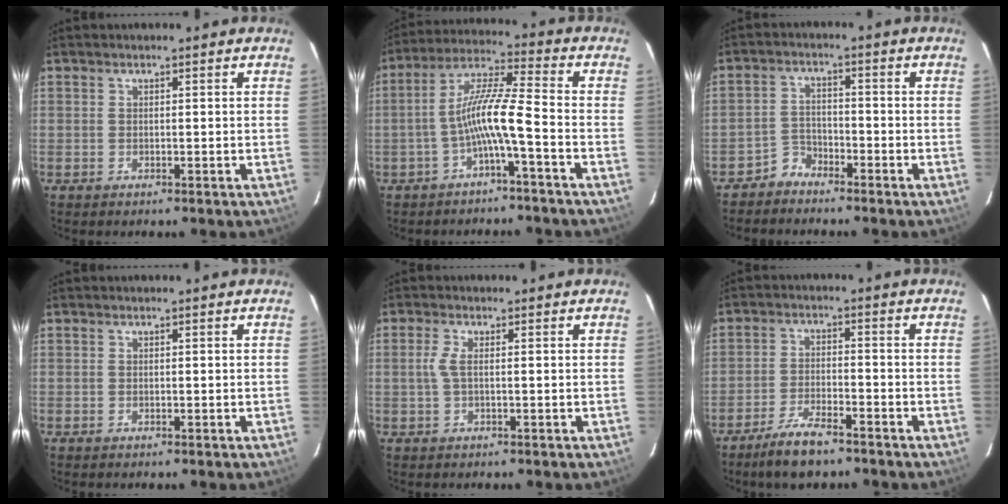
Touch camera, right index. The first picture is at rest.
{"total": 8.5, "force": [-3.5, 0.0, 7.7], "torque": [-0.172, 0.017, -0.066]}
{"total": 3.5, "force": [-3.2, 1.6, -0.1], "torque": [0.000, 0.012, -0.061]}
{"total": 0.0}
{"total": 2.4, "force": [0.0, 0.4, 2.4], "torque": [-0.054, 0.001, -0.001]}
{"total": 7.8, "force": [-6.0, 1.9, 4.5], "torque": [-0.109, -0.004, -0.110]}